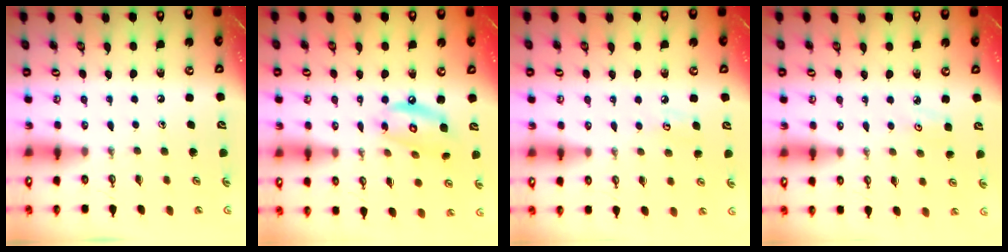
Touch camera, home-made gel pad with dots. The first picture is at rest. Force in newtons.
{"total": 10.6, "press": 10.6, "slide": 0.8}
{"total": 5.9, "press": 5.8, "slide": 0.7}
{"total": 2.8, "press": 2.8, "slide": 0.4}